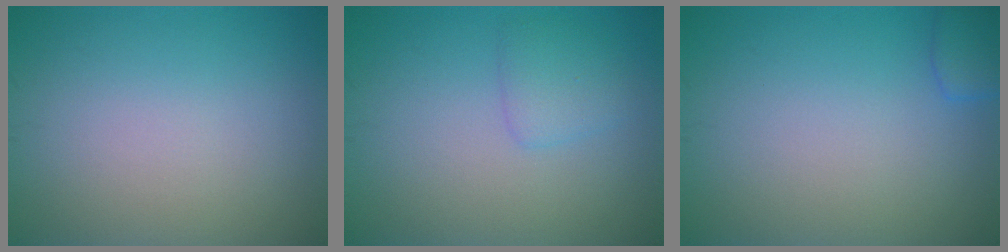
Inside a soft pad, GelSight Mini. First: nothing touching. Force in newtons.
{"total": 1.8, "press": 1.8, "slide": 0.1}
{"total": 1.9, "press": 1.9, "slide": 0.2}